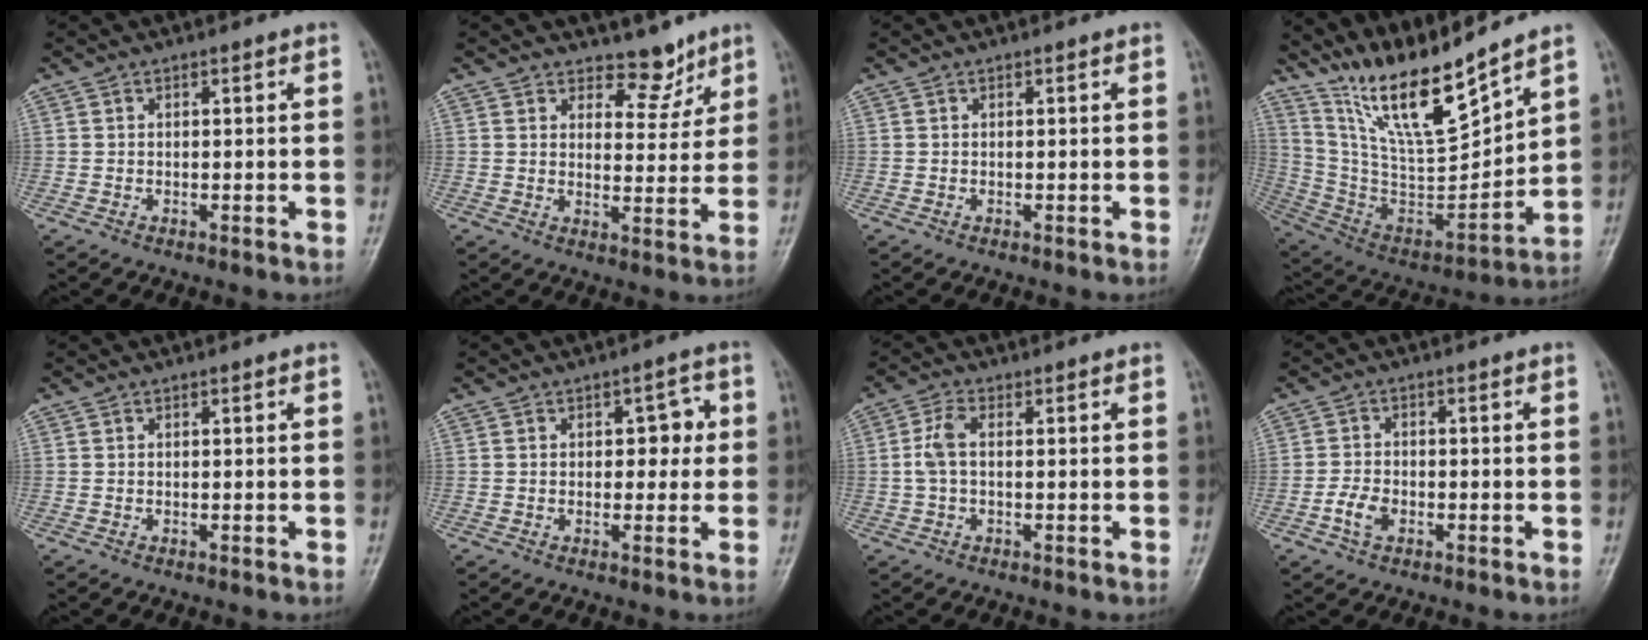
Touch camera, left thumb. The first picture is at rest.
{"total": 5.6, "force": [4.5, 3.1, 1.2], "torque": [0.017, -0.034, 0.069]}
{"total": 0.0}
{"total": 17.5, "force": [14.4, 2.6, 9.6], "torque": [-0.146, -0.087, 0.283]}
{"total": 0.0}
{"total": 4.3, "force": [0.6, 2.9, 3.1], "torque": [-0.007, 0.003, 0.001]}
{"total": 3.5, "force": [0.1, 1.8, 3.1], "torque": [-0.080, 0.008, -0.004]}
{"total": 3.7, "force": [-1.7, 2.3, 2.3], "torque": [-0.046, 0.011, -0.035]}